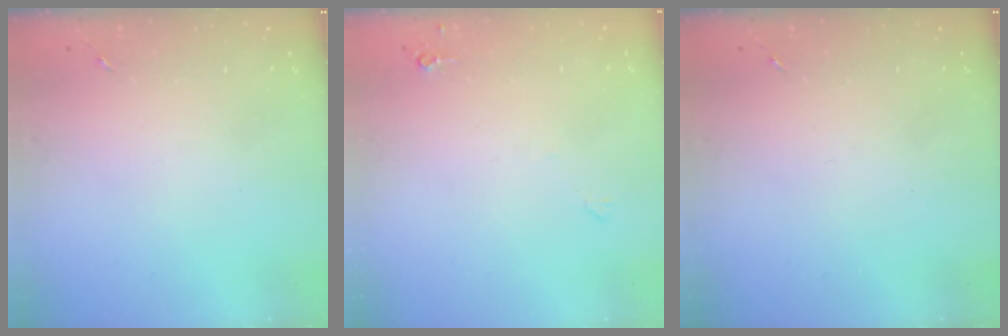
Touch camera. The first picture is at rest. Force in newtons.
{"total": 3.8, "press": 3.8, "slide": 0.6}
{"total": 0.0}